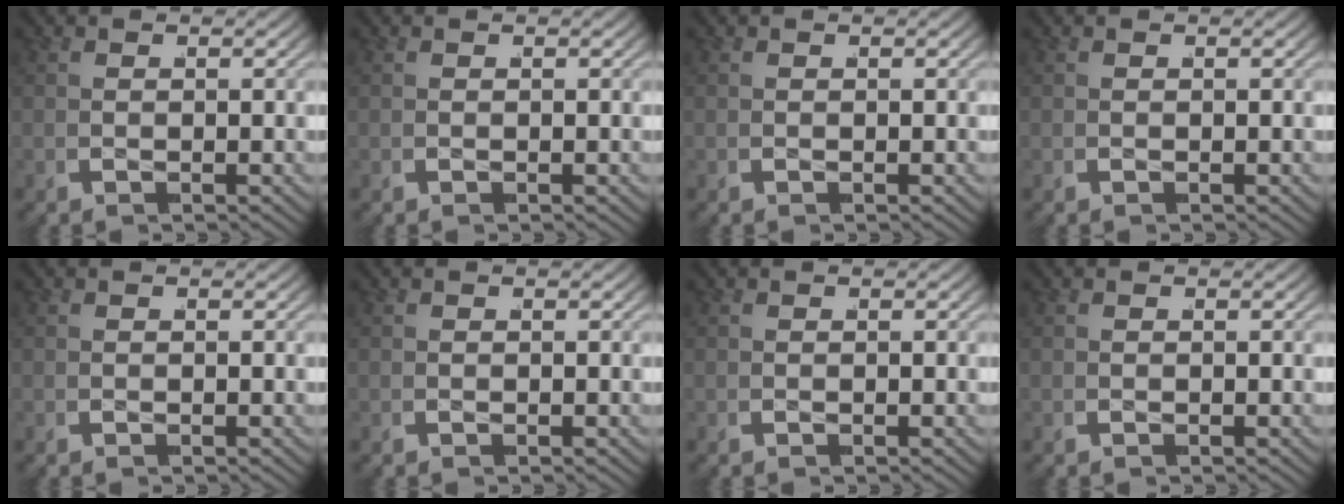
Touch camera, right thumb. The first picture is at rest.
{"total": 0.0}
{"total": 0.0}
{"total": 0.0}
{"total": 0.0}
{"total": 0.0}
{"total": 0.0}
{"total": 0.0}